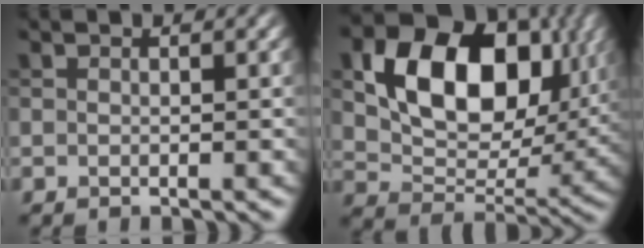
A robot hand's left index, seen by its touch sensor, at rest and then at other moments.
{"total": 13.1, "force": [3.7, 8.7, 9.0], "torque": [-0.151, -0.009, 0.075]}